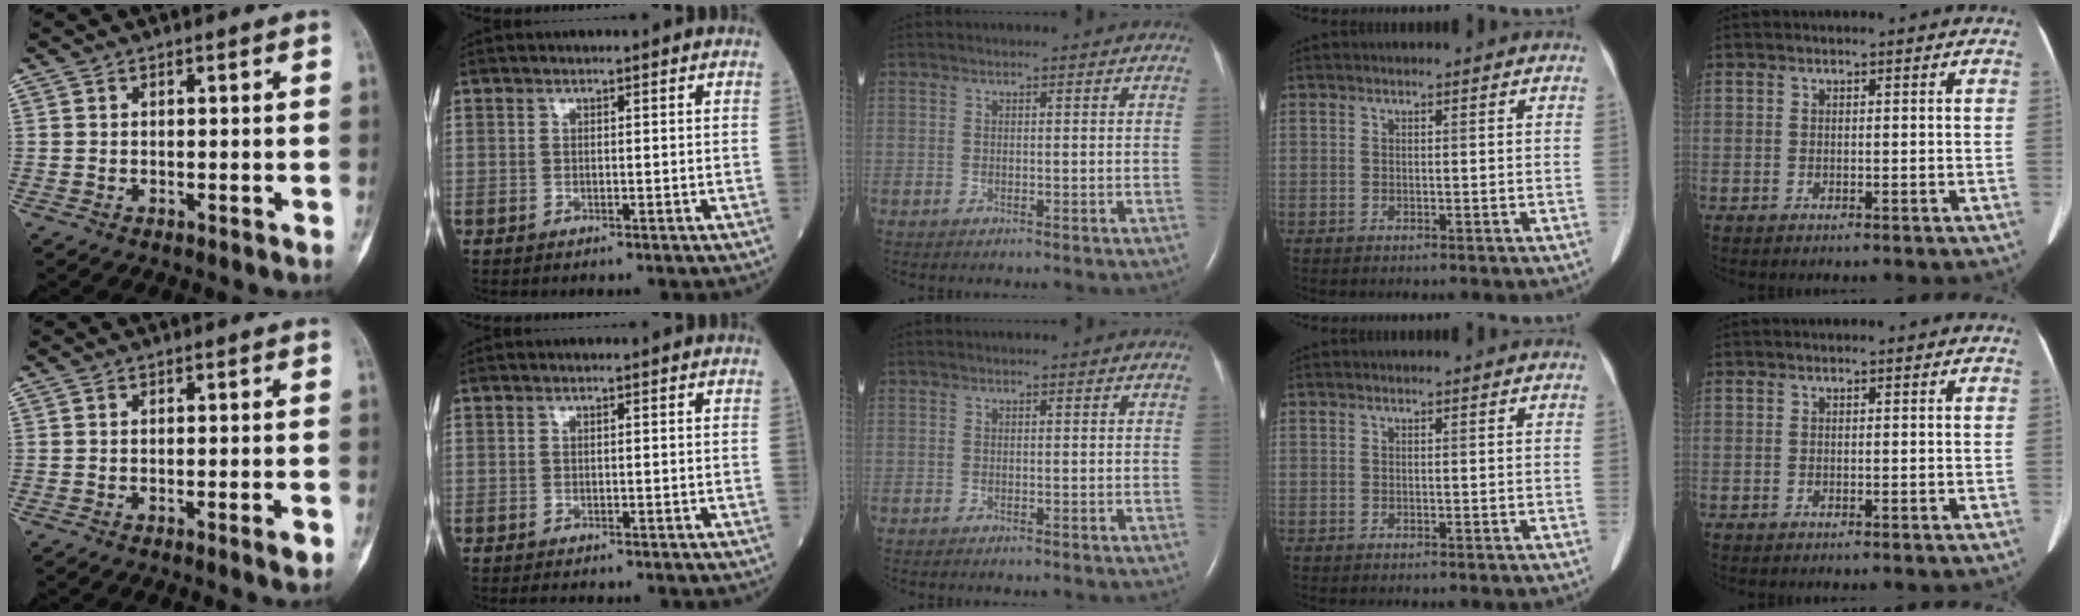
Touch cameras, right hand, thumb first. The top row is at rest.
{"thumb": {"total": 1.9, "force": [-0.8, 0.2, 1.7], "torque": [-0.026, -0.005, -0.011]}, "index": {"total": 0.8, "force": [-0.6, 0.1, 0.4], "torque": [-0.008, -0.002, -0.009]}}